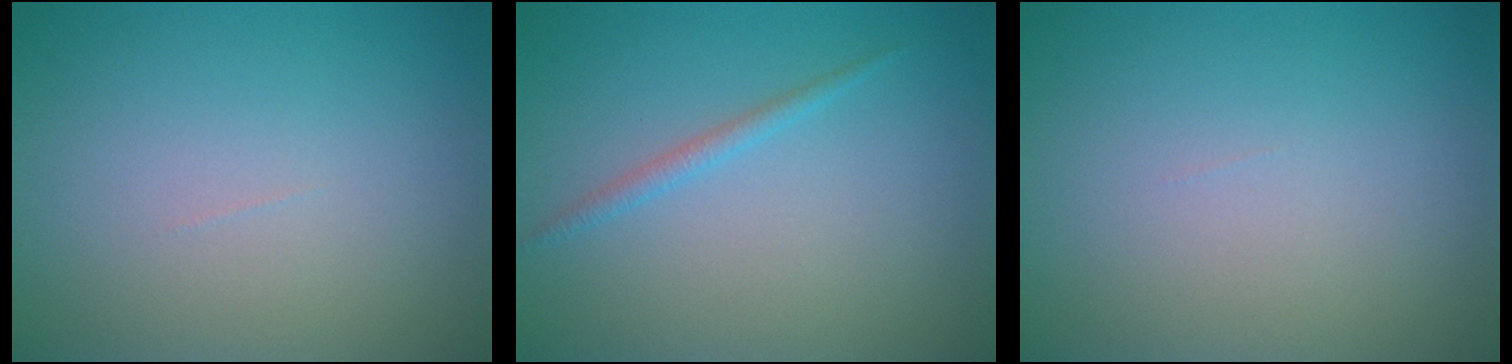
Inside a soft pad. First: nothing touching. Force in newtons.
{"total": 1.1, "press": 1.1, "slide": 0.1}
{"total": 0.0}